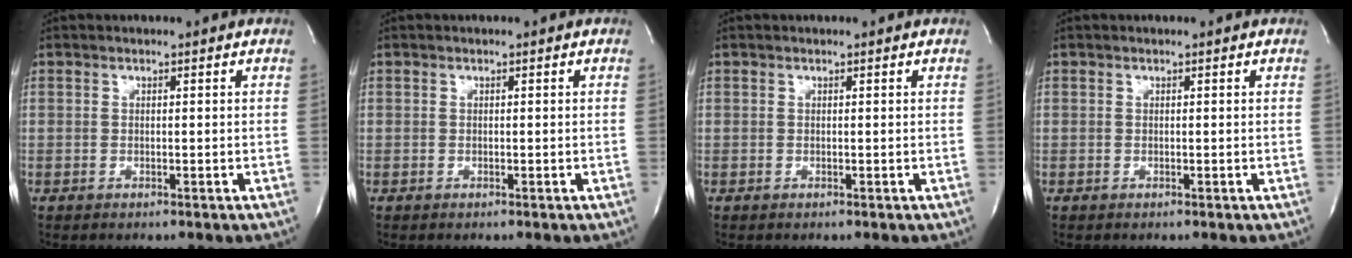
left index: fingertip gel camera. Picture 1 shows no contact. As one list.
[{"total": 0.0}, {"total": 0.0}, {"total": 0.0}]